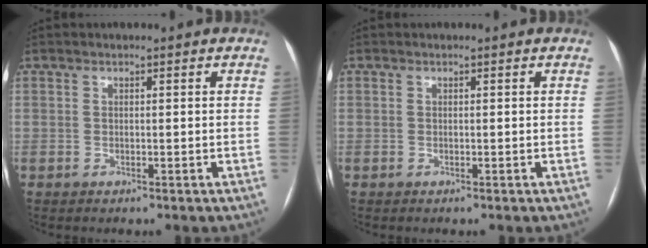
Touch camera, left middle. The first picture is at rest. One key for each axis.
{"total": 0.0}